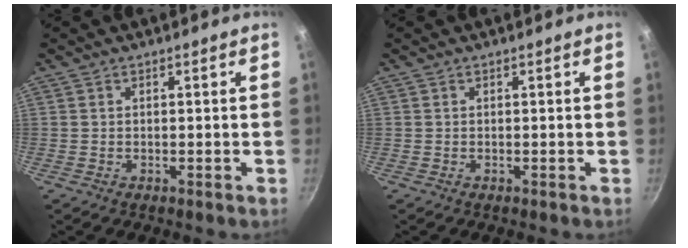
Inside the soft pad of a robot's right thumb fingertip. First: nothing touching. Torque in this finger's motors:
{"motor_torque": [-0.80, -0.18, 0.00, 0.00, 0.00]}